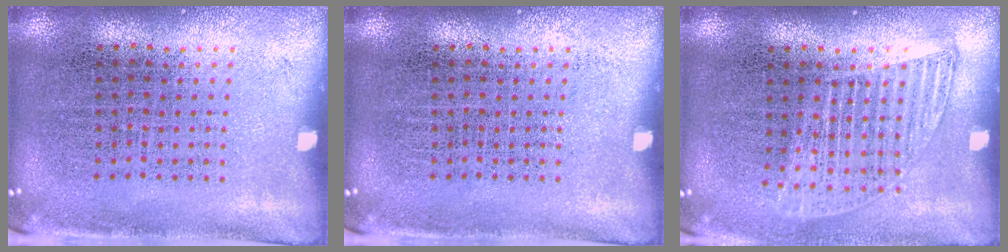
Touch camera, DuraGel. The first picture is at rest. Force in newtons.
{"total": 0.0}
{"total": 1.2, "press": 1.1, "slide": 0.6}